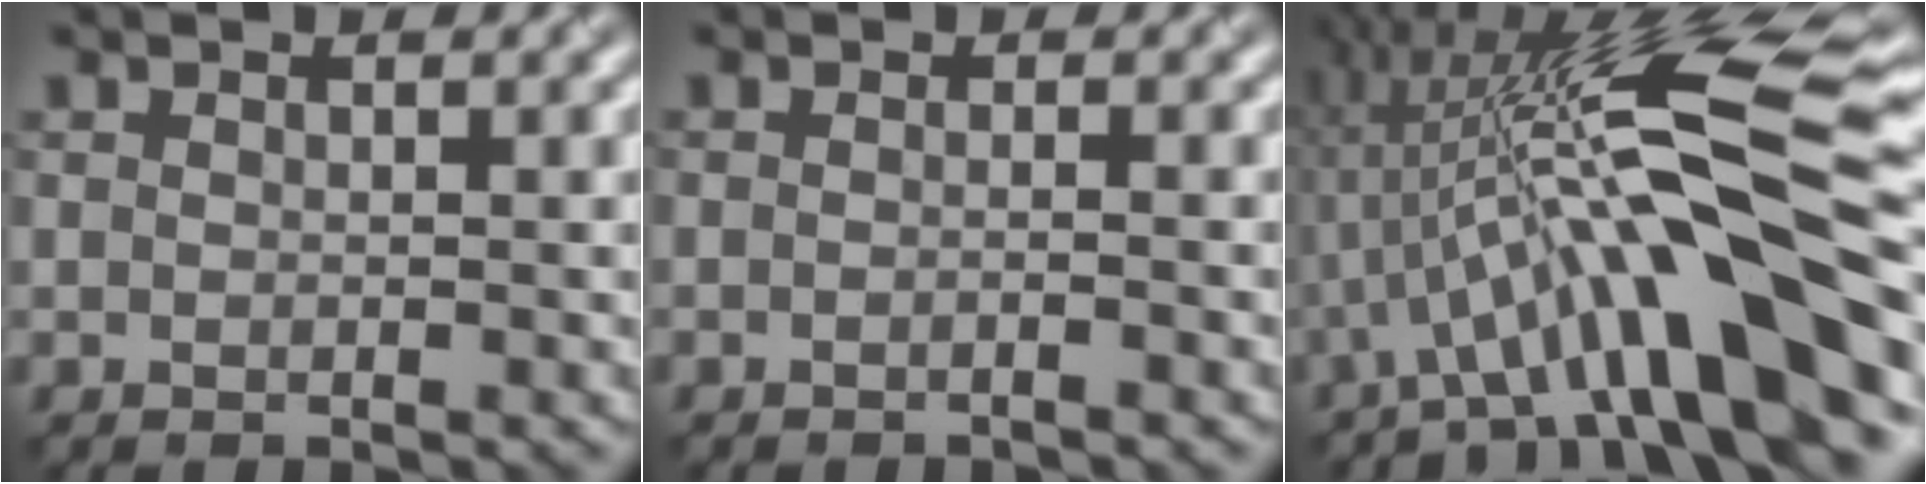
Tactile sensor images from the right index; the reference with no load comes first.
{"total": 1.0, "force": [-0.9, 0.2, 0.5], "torque": [-0.002, -0.006, -0.022]}
{"total": 13.5, "force": [-2.2, 2.4, 13.2], "torque": [-0.208, 0.036, -0.037]}